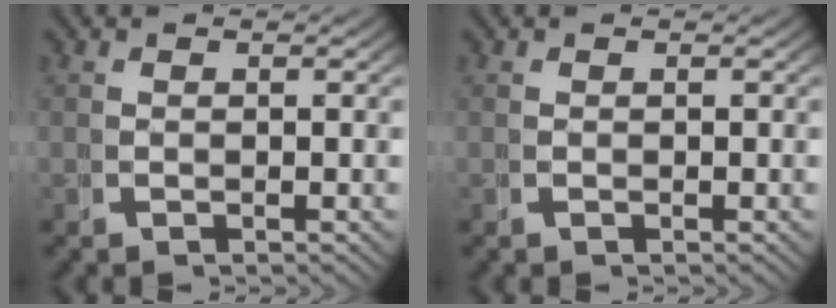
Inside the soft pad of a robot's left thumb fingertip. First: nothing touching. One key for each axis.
{"total": 0.0}